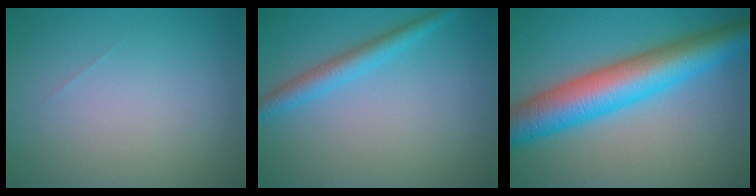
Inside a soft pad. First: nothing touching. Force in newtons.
{"total": 2.7, "press": 2.7, "slide": 0.2}
{"total": 9.5, "press": 9.5, "slide": 0.1}